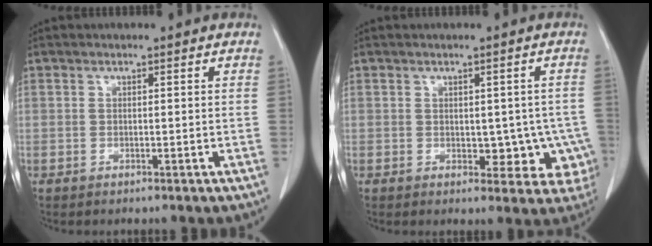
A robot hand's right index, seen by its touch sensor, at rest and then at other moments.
{"total": 6.7, "force": [-0.9, 4.2, 5.1], "torque": [-0.028, 0.013, -0.001]}